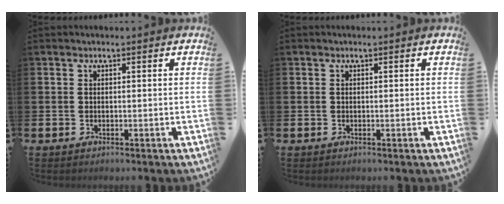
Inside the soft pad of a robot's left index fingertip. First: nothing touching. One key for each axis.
{"total": 0.0}